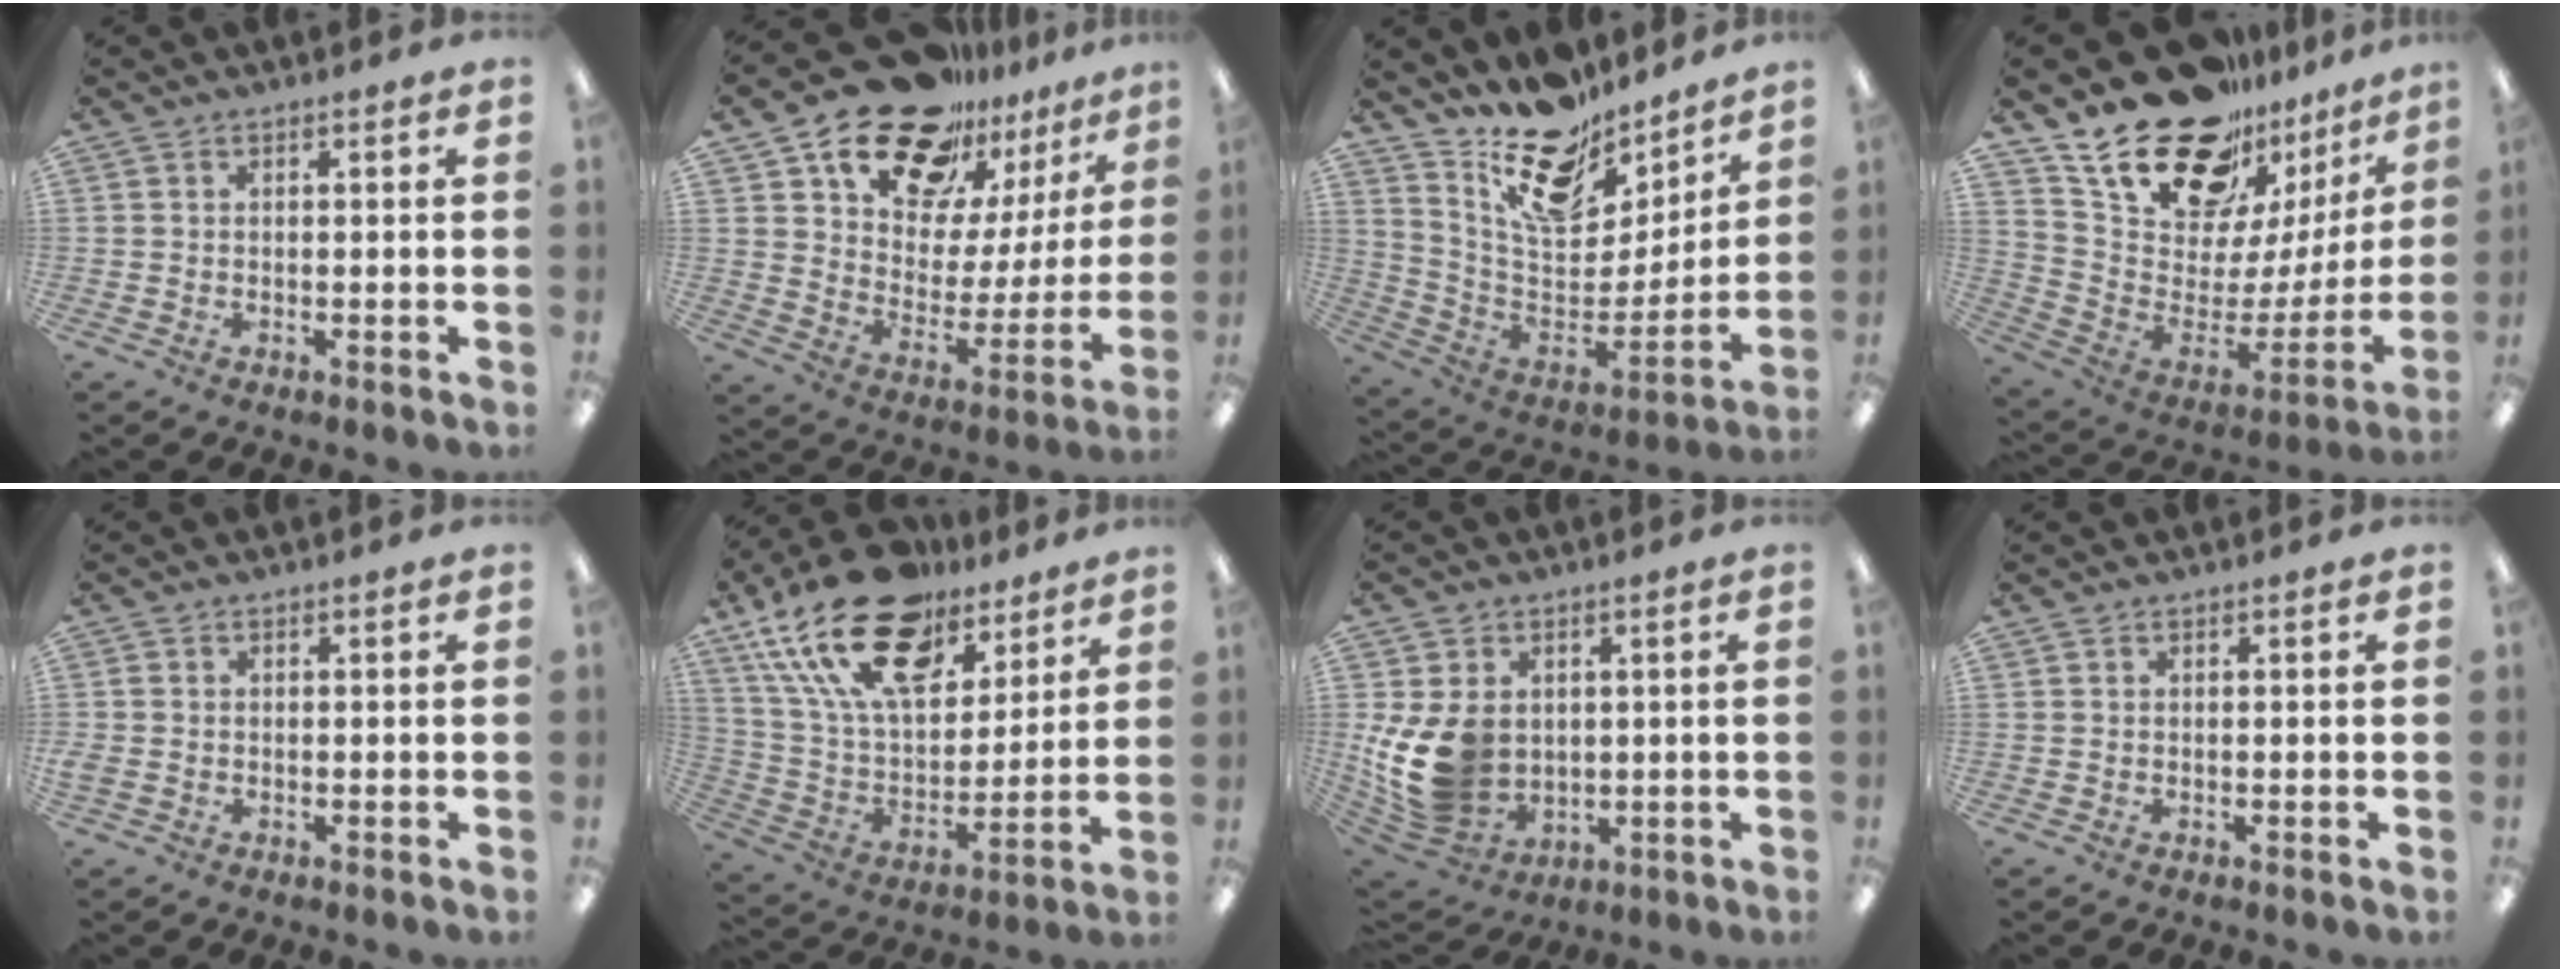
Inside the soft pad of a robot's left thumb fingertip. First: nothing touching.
{"total": 21.4, "force": [16.4, 11.0, 8.1], "torque": [-0.145, -0.106, 0.290]}
{"total": 17.2, "force": [13.1, 8.2, 7.4], "torque": [-0.121, -0.101, 0.233]}
{"total": 24.8, "force": [18.6, 11.7, 11.3], "torque": [-0.189, -0.120, 0.342]}
{"total": 1.7, "force": [-0.3, 1.5, 0.8], "torque": [-0.014, 0.006, -0.006]}
{"total": 24.4, "force": [14.9, 12.8, 14.4], "torque": [-0.277, -0.077, 0.266]}
{"total": 14.9, "force": [1.0, 11.9, 9.0], "torque": [-0.216, -0.014, 0.024]}
{"total": 0.0}